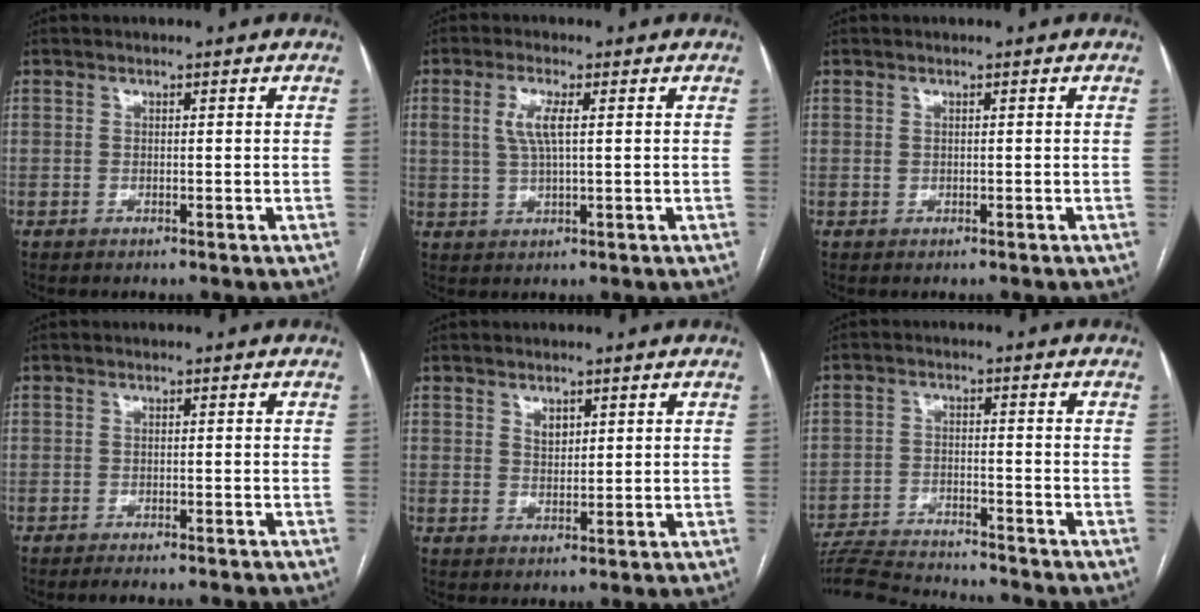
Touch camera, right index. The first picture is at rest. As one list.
[{"total": 4.5, "force": [1.2, 0.9, 4.3], "torque": [-0.093, 0.002, 0.025]}, {"total": 0.0}, {"total": 6.6, "force": [-6.2, 0.8, 2.2], "torque": [-0.020, -0.009, -0.078]}, {"total": 2.1, "force": [1.2, 1.2, 1.2], "torque": [-0.024, -0.001, 0.025]}, {"total": 12.5, "force": [-12.1, 0.9, 3.3], "torque": [-0.055, -0.001, -0.193]}]